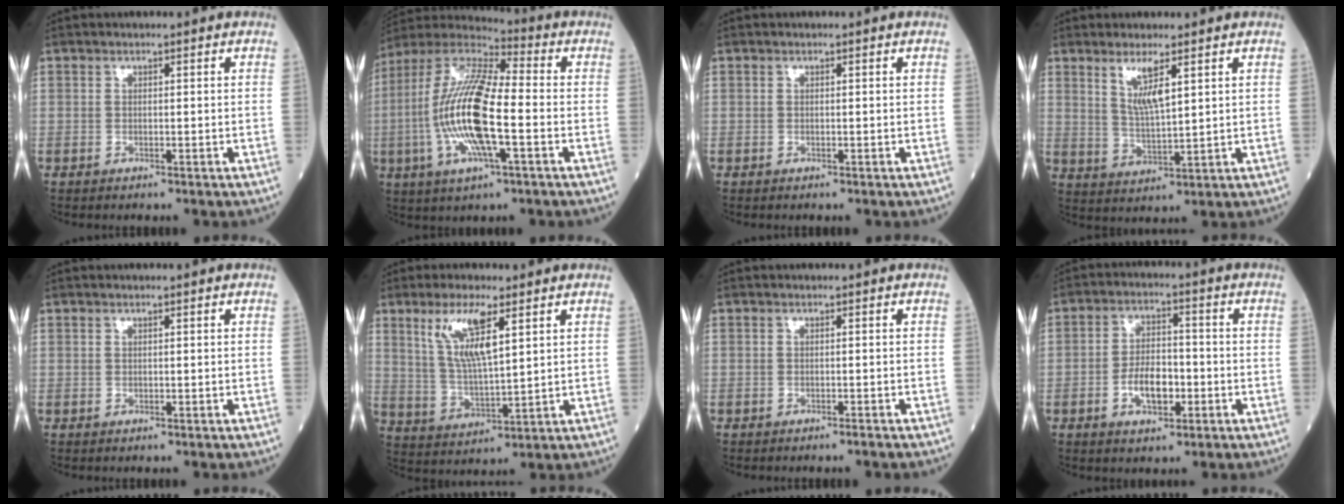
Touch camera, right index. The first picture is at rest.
{"total": 17.3, "force": [-2.8, 3.6, 16.6], "torque": [-0.346, -0.002, -0.056]}
{"total": 0.0}
{"total": 5.5, "force": [2.9, 0.6, 4.7], "torque": [-0.092, -0.011, 0.059]}
{"total": 0.0}
{"total": 9.1, "force": [4.3, 1.6, 7.8], "torque": [-0.159, -0.002, 0.088]}
{"total": 0.8, "force": [-0.7, -0.1, 0.2], "torque": [-0.005, 0.000, -0.012]}
{"total": 6.5, "force": [-2.1, 3.2, 5.3], "torque": [-0.098, 0.007, -0.035]}